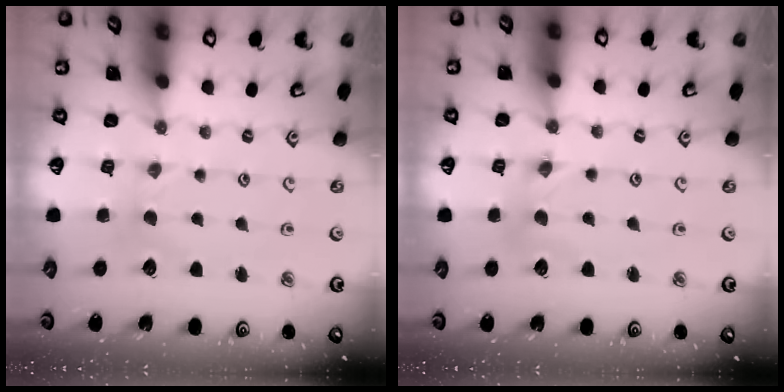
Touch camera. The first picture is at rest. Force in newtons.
{"total": 0.9, "press": 0.9, "slide": 0.2}